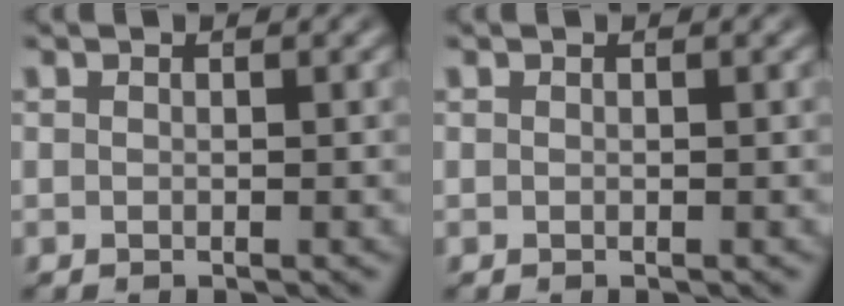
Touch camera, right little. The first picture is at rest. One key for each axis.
{"total": 0.0}